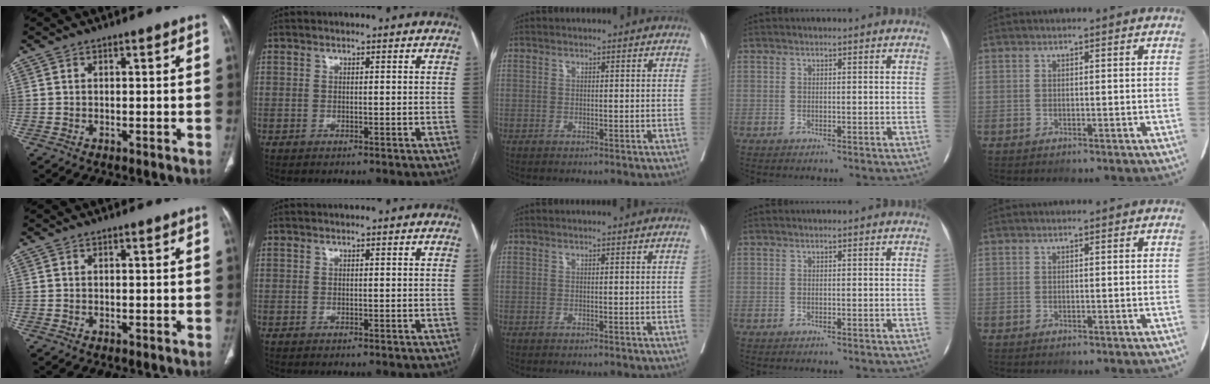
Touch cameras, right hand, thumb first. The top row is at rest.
{"middle": {"total": 0.6, "force": [0.0, -0.3, 0.5], "torque": [-0.003, 0.002, 0.000]}}